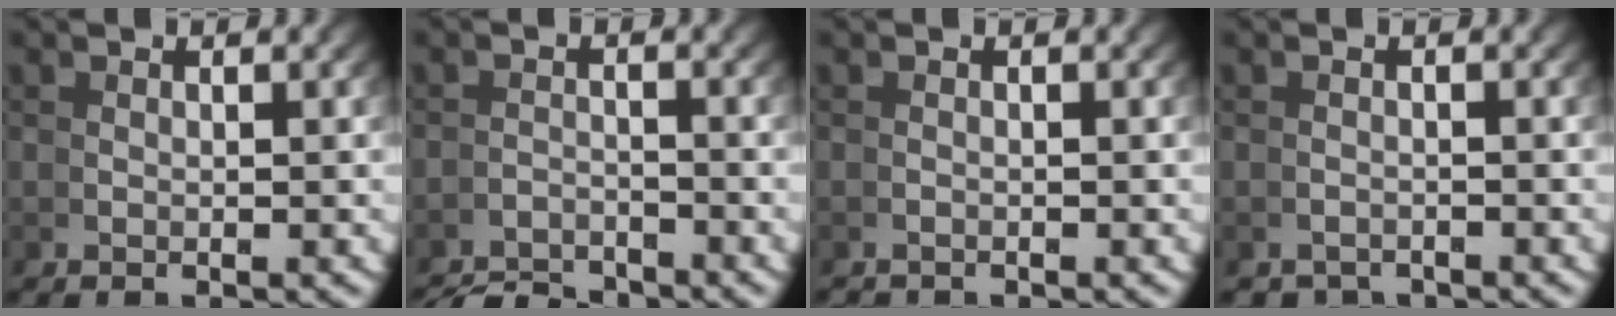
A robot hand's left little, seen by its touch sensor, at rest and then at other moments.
{"total": 4.3, "force": [-4.2, 0.2, 0.3], "torque": [0.017, -0.010, -0.071]}
{"total": 1.1, "force": [-0.9, -0.5, -0.5], "torque": [0.009, -0.006, -0.014]}
{"total": 2.6, "force": [-2.5, 0.7, -0.4], "torque": [0.011, -0.013, -0.039]}